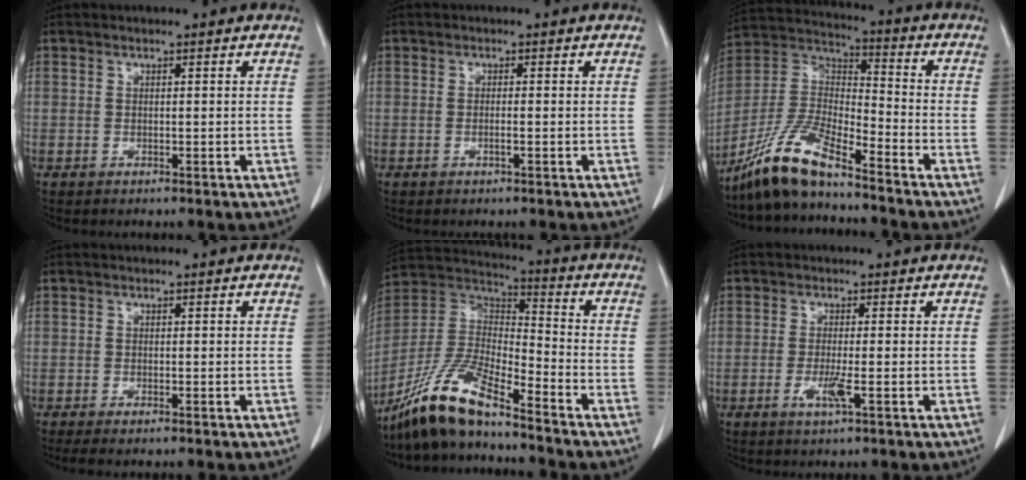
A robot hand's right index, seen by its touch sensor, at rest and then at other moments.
{"total": 0.8, "force": [-0.3, -0.1, 0.7], "torque": [-0.017, 0.000, -0.003]}
{"total": 12.5, "force": [-10.0, 1.8, 7.2], "torque": [-0.156, 0.001, -0.195]}
{"total": 2.6, "force": [-2.2, 0.3, 1.5], "torque": [-0.020, -0.007, -0.032]}
{"total": 14.2, "force": [-11.2, 2.0, 8.4], "torque": [-0.175, -0.007, -0.214]}
{"total": 2.8, "force": [-1.0, -0.2, 2.7], "torque": [-0.054, -0.008, -0.020]}